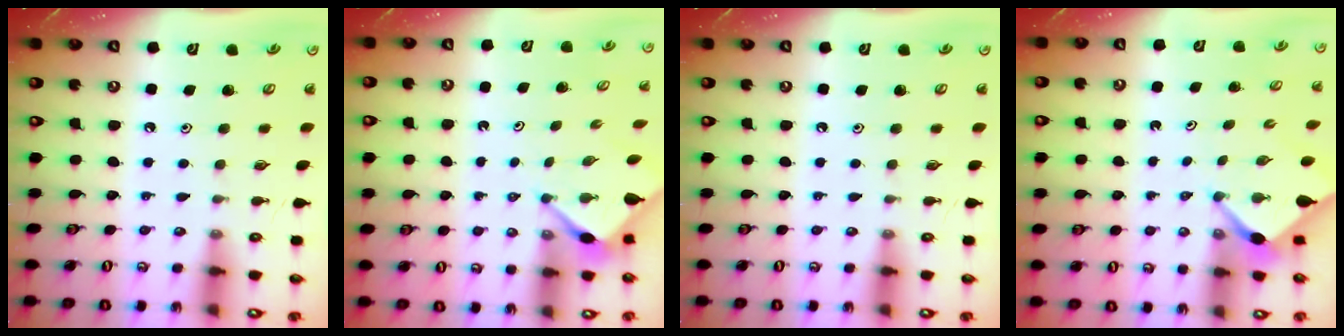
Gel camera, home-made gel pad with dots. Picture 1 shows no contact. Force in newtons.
{"total": 3.0, "press": 3.0, "slide": 0.3}
{"total": 0.0}
{"total": 2.6, "press": 2.6, "slide": 0.3}